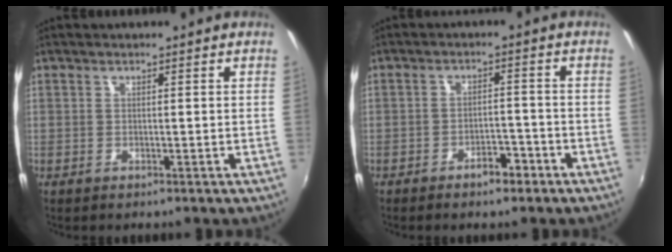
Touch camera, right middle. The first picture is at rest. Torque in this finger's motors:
{"motor_torque": [1.01, -1.13, 0.15, 0.08]}